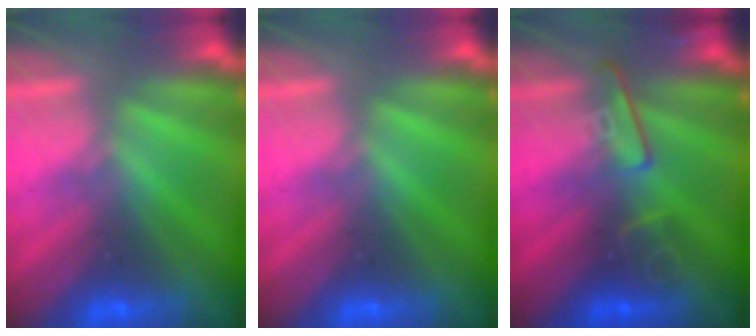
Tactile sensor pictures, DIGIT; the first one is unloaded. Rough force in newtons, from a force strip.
{"total": 0.0}
{"total": 2.5}